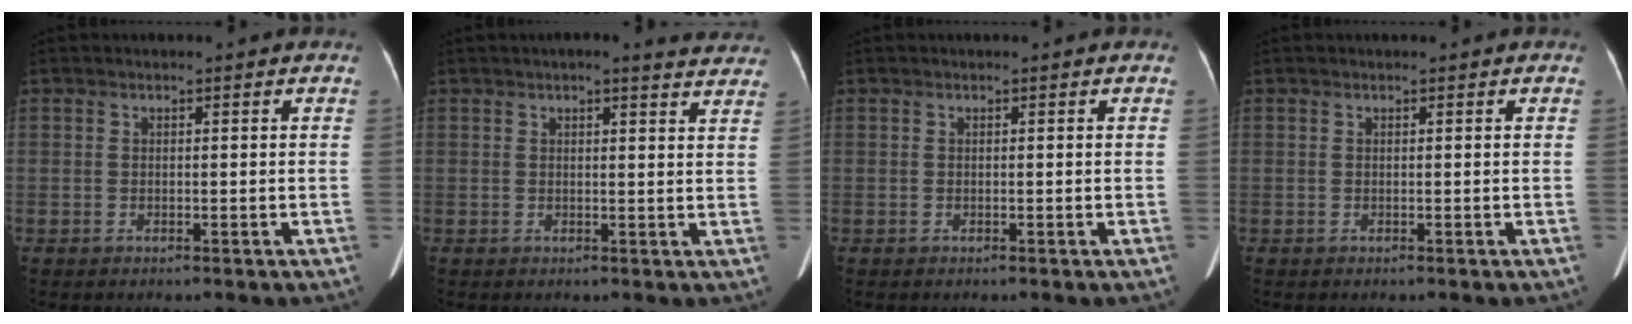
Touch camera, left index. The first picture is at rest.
{"total": 8.8, "force": [7.8, 1.8, 3.6], "torque": [-0.027, 0.002, 0.064]}
{"total": 0.0}
{"total": 0.0}